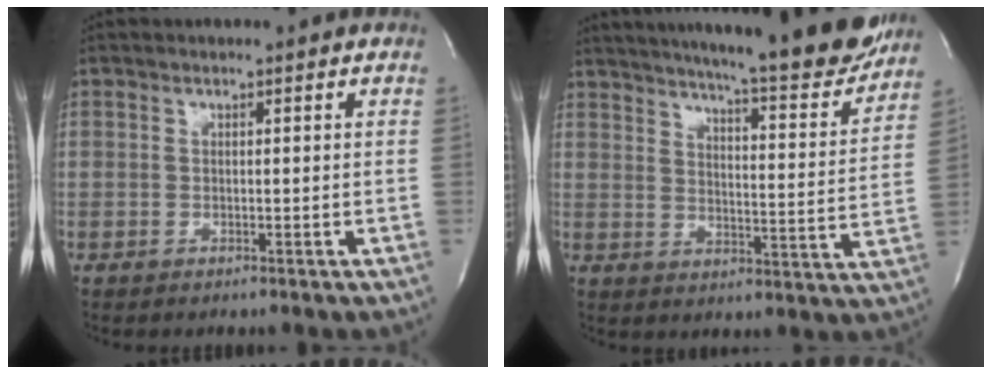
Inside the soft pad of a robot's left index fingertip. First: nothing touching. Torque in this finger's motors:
{"motor_torque": [0.27, -0.37, 0.65, 0.12]}